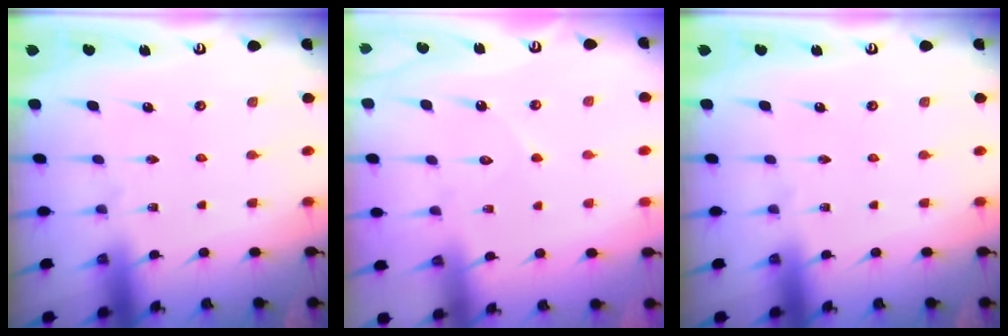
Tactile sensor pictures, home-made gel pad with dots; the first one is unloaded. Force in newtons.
{"total": 5.8, "press": 5.7, "slide": 0.6}
{"total": 0.0}